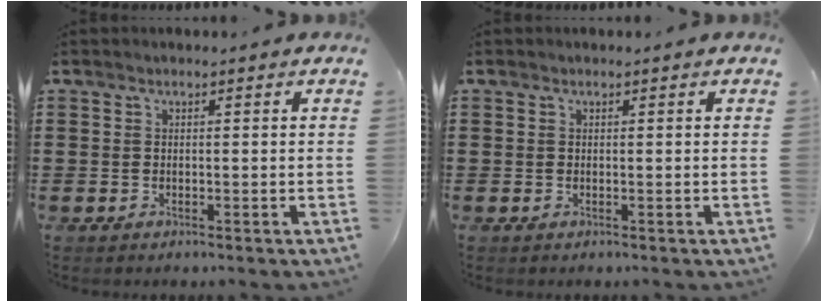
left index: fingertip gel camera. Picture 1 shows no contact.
{"total": 0.0}